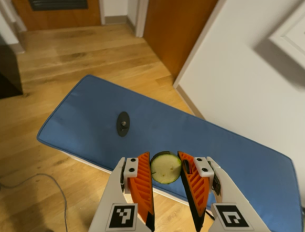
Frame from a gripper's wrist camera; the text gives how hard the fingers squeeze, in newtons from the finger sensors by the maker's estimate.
{"total": 8.3, "left": 8.6, "right": 7.9}